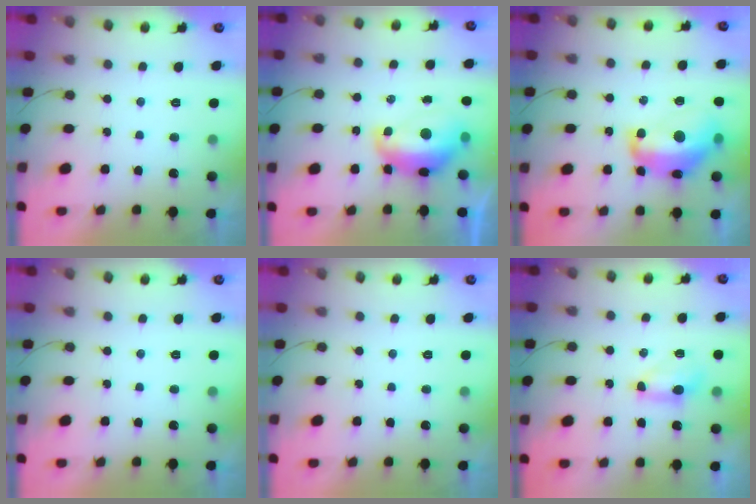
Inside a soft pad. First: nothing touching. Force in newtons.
{"total": 13.3, "press": 13.2, "slide": 1.3}
{"total": 16.4, "press": 16.3, "slide": 1.9}
{"total": 0.0}
{"total": 0.0}
{"total": 5.9, "press": 5.9, "slide": 0.7}